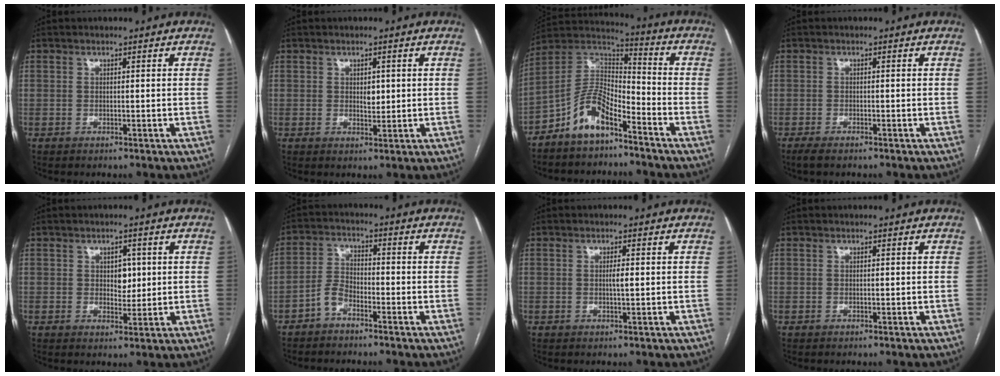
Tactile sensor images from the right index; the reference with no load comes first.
{"total": 2.6, "force": [0.7, 1.6, 2.0], "torque": [-0.025, -0.004, 0.012]}
{"total": 9.4, "force": [-6.1, 3.8, 6.0], "torque": [-0.126, 0.027, -0.119]}
{"total": 2.6, "force": [-2.0, 0.7, 1.5], "torque": [-0.029, -0.005, -0.030]}
{"total": 3.2, "force": [0.6, 2.1, 2.2], "torque": [-0.025, 0.001, 0.013]}
{"total": 3.7, "force": [-2.6, 1.7, 2.1], "torque": [-0.045, 0.010, -0.052]}
{"total": 1.3, "force": [0.0, 0.1, 1.3], "torque": [-0.026, 0.000, 0.001]}
{"total": 0.0}